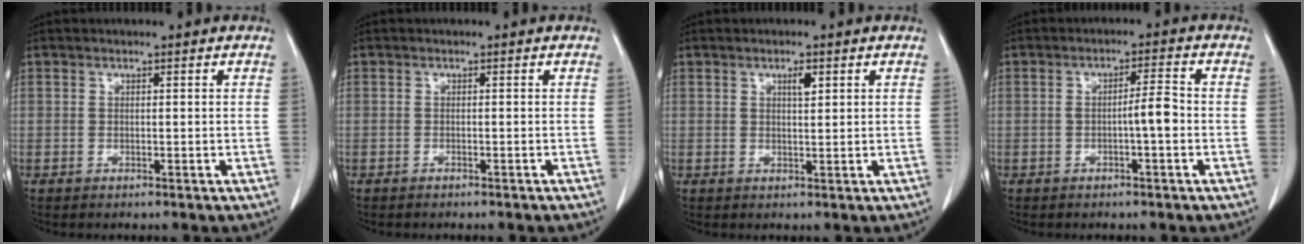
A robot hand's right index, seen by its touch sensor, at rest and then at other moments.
{"total": 1.6, "force": [-1.5, 0.2, 0.6], "torque": [-0.011, -0.001, -0.018]}
{"total": 1.8, "force": [0.9, 0.5, 1.5], "torque": [-0.024, -0.001, 0.015]}
{"total": 3.4, "force": [-0.8, 0.2, 3.3], "torque": [-0.048, 0.007, -0.013]}